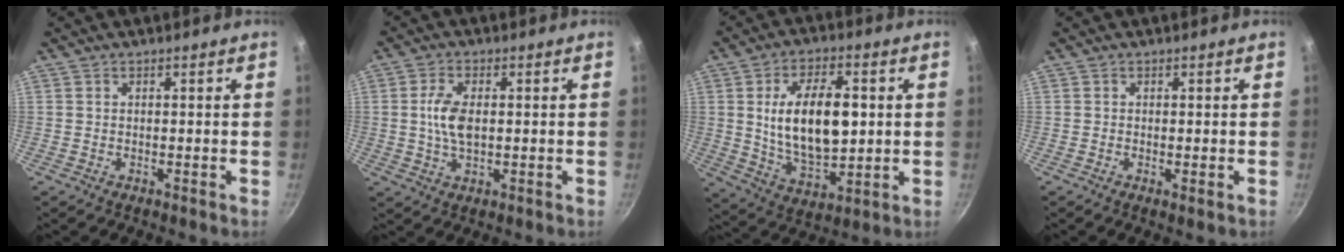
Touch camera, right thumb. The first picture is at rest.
{"total": 6.4, "force": [0.5, 3.3, 5.4], "torque": [-0.112, 0.000, 0.009]}
{"total": 16.5, "force": [2.0, 8.7, 13.8], "torque": [-0.213, -0.009, 0.043]}
{"total": 1.0, "force": [-0.2, 0.2, 1.0], "torque": [-0.024, -0.006, -0.006]}